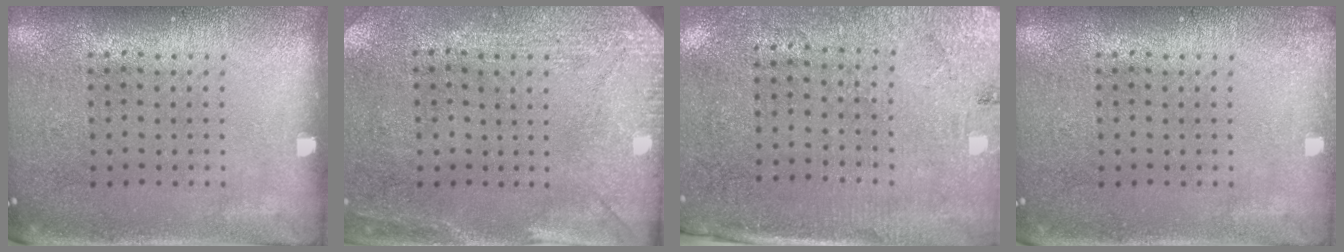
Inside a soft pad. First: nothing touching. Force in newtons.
{"total": 3.0, "press": 2.3, "slide": 1.9}
{"total": 2.7, "press": 2.4, "slide": 1.3}
{"total": 0.7, "press": 0.7, "slide": 0.0}